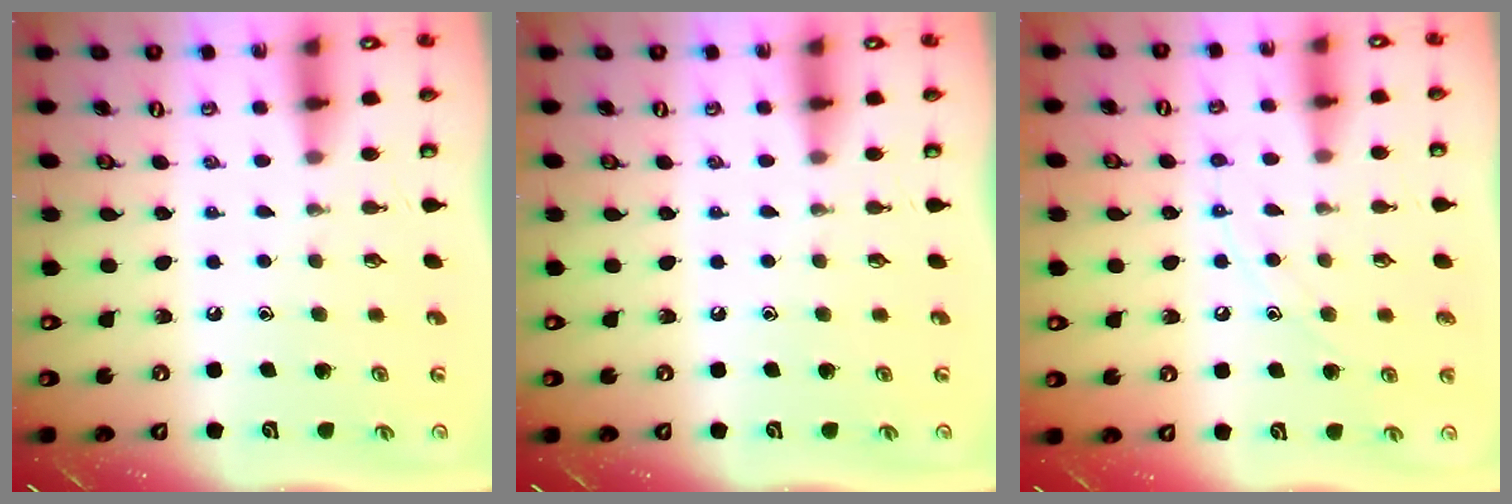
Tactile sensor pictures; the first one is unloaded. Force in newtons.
{"total": 0.0}
{"total": 8.1, "press": 8.1, "slide": 0.7}